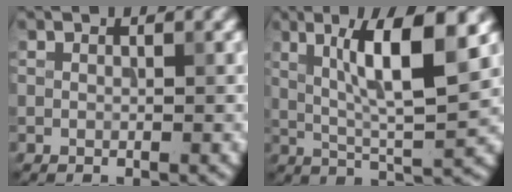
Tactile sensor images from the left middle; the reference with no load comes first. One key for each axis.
{"total": 7.6, "fx": 2.4, "fy": 1.2, "fz": 7.2, "tx": -0.120, "ty": 0.001, "tz": 0.051}